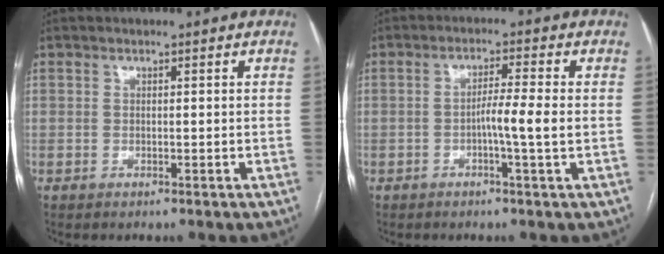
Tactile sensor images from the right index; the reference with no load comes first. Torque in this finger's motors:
{"motor_torque": [0.40, 0.20, 0.41, 0.09]}